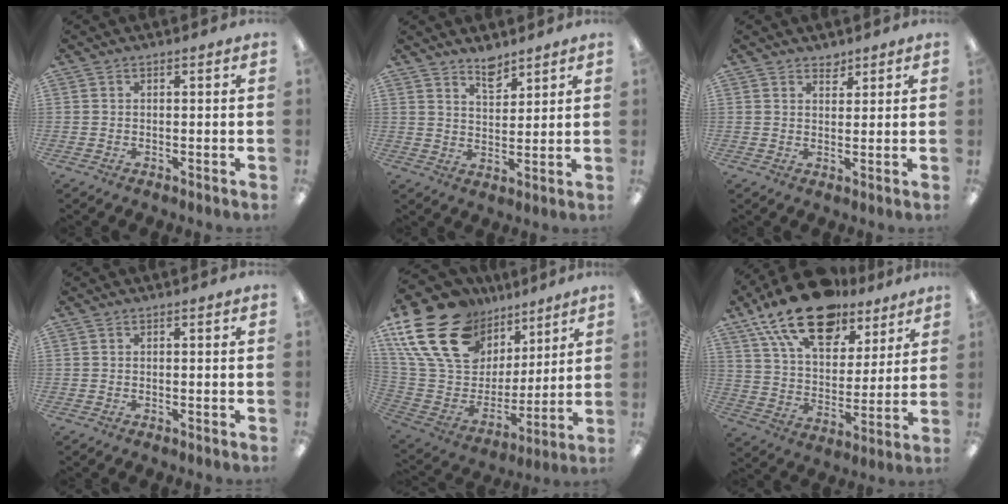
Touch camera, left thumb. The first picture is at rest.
{"total": 5.7, "force": [4.9, 2.2, 1.9], "torque": [-0.017, -0.036, 0.086]}
{"total": 2.6, "force": [2.3, 1.2, 0.1], "torque": [0.011, -0.016, 0.041]}
{"total": 0.0}
{"total": 24.5, "force": [13.4, 16.2, 12.6], "torque": [-0.265, -0.062, 0.265]}
{"total": 20.7, "force": [14.4, 10.3, 10.8], "torque": [-0.188, -0.079, 0.255]}